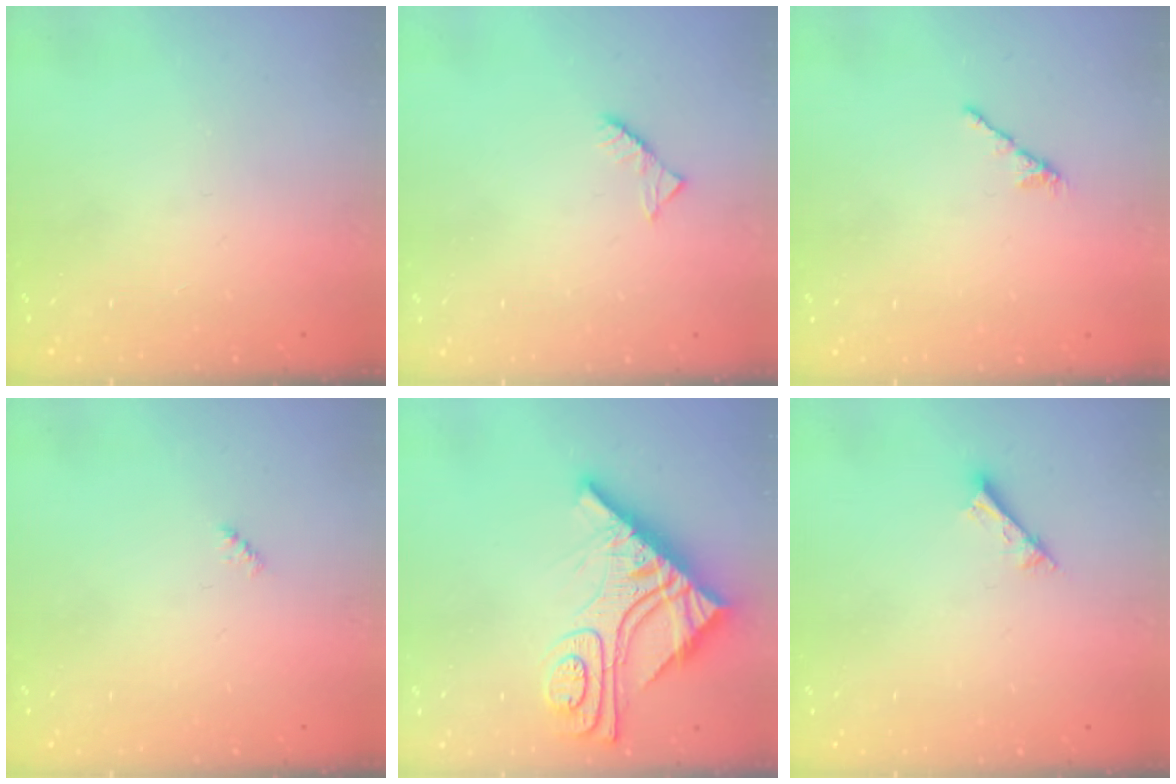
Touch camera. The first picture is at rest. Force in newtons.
{"total": 2.6, "press": 2.6, "slide": 0.4}
{"total": 2.1, "press": 2.0, "slide": 0.7}
{"total": 2.4, "press": 2.4, "slide": 0.5}
{"total": 17.0, "press": 16.9, "slide": 1.4}
{"total": 2.6, "press": 2.6, "slide": 0.1}